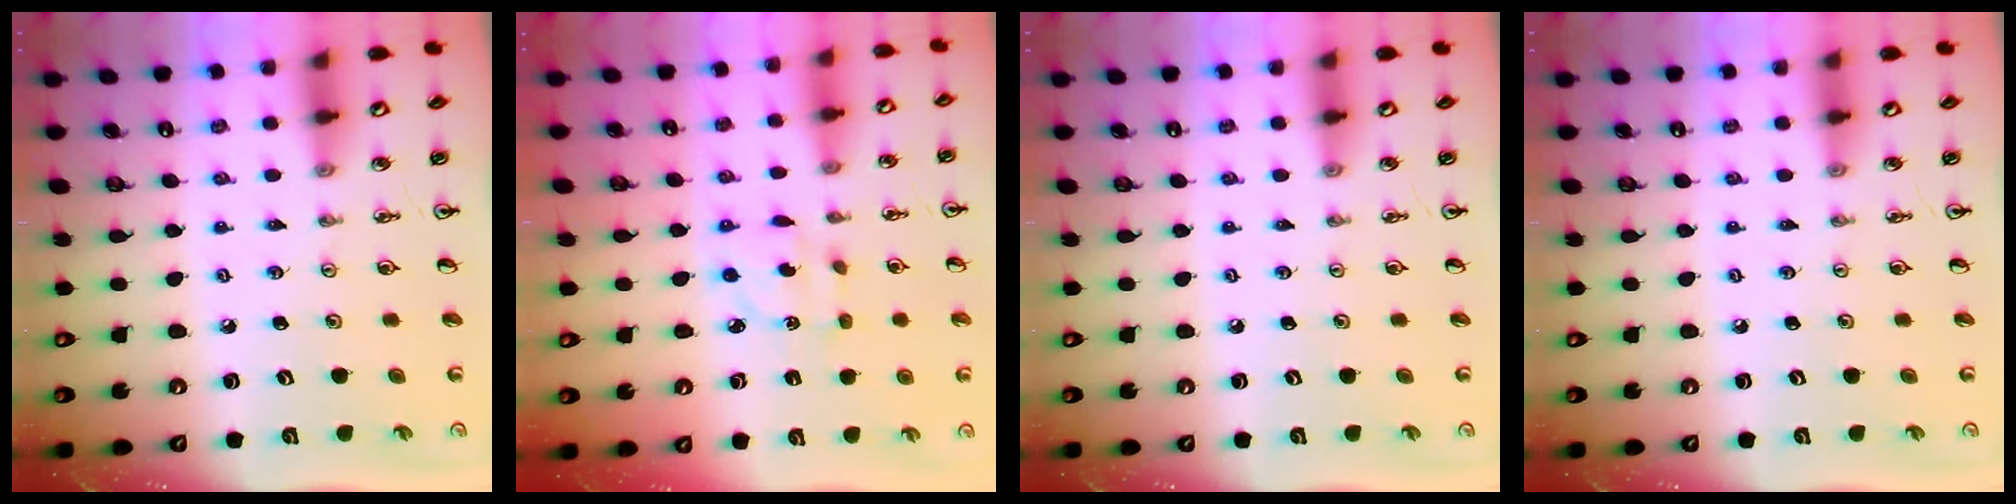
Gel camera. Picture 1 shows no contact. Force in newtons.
{"total": 2.9, "press": 2.9, "slide": 0.1}
{"total": 0.0}
{"total": 0.0}